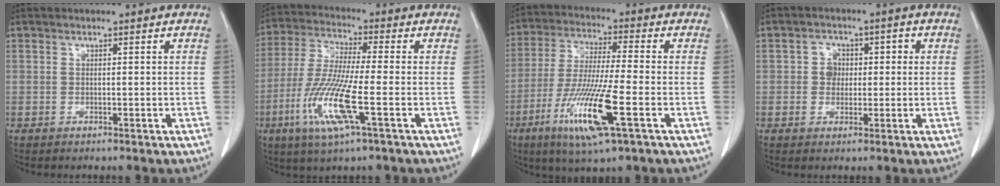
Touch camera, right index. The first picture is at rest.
{"total": 12.1, "force": [-4.2, 0.7, 11.4], "torque": [-0.243, -0.022, -0.086]}
{"total": 13.7, "force": [-5.4, 0.7, 12.5], "torque": [-0.256, -0.028, -0.100]}
{"total": 3.6, "force": [0.1, 3.3, 1.5], "torque": [-0.016, 0.016, -0.001]}